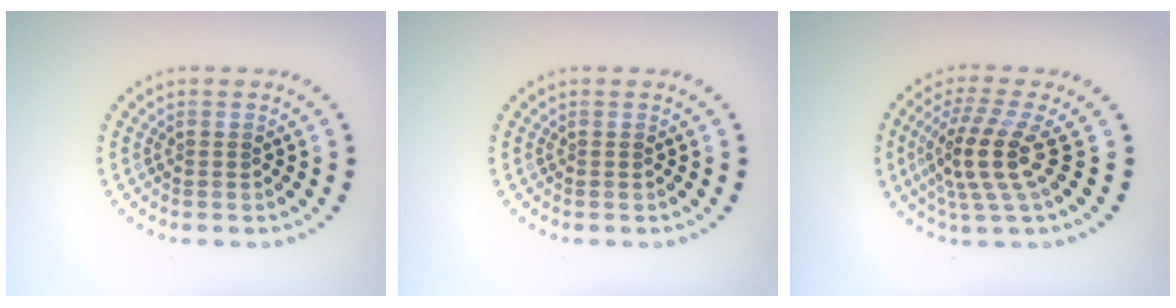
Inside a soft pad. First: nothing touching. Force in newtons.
{"total": 0.0}
{"total": 4.4, "press": 3.3, "slide": 2.8}